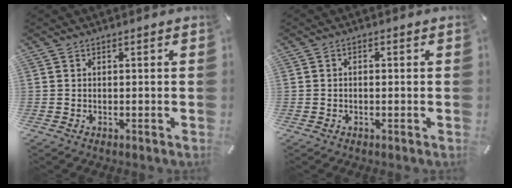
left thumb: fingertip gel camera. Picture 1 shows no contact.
{"total": 1.0, "force": [-0.2, 0.6, 0.8], "torque": [-0.016, 0.001, -0.004]}